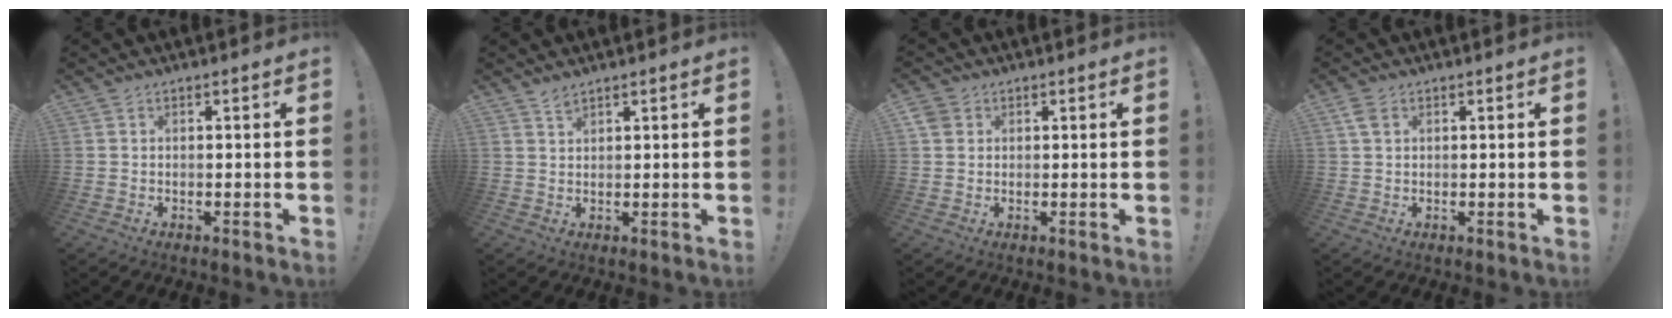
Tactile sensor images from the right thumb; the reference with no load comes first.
{"total": 2.1, "force": [1.8, 0.5, 0.9], "torque": [-0.006, -0.011, 0.031]}
{"total": 3.3, "force": [1.5, 2.7, 1.1], "torque": [-0.018, 0.001, 0.029]}
{"total": 3.0, "force": [1.4, 1.8, 2.0], "torque": [-0.033, 0.000, 0.024]}